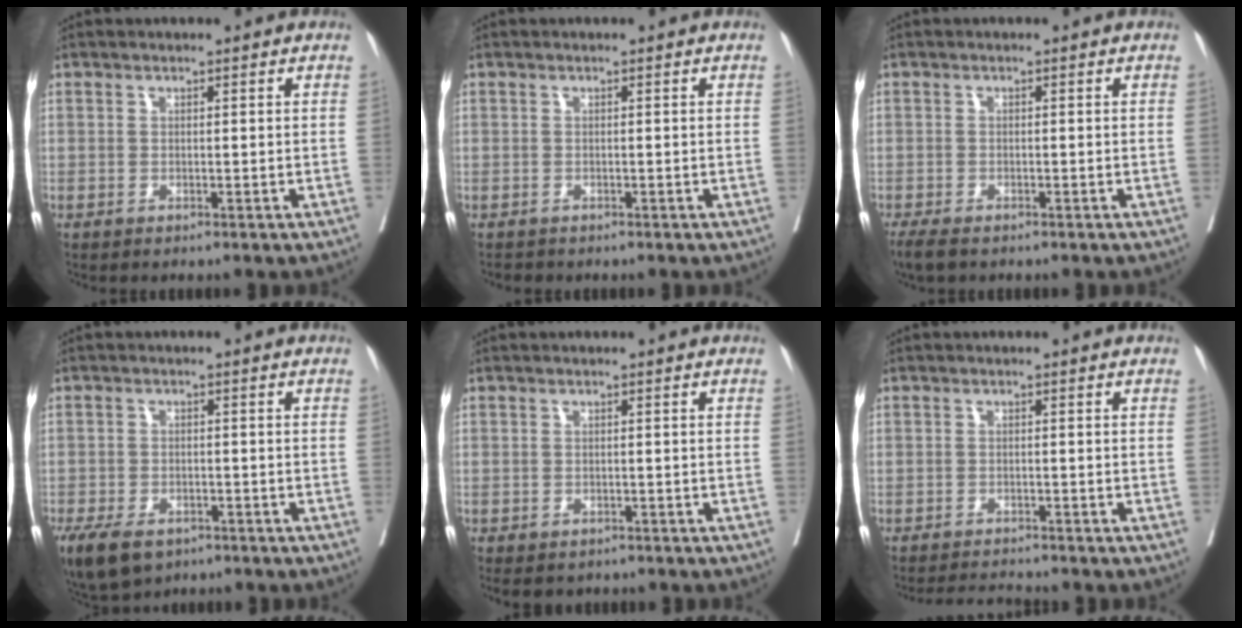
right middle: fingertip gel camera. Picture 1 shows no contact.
{"total": 1.0, "force": [-0.9, 0.4, 0.0], "torque": [-0.008, -0.002, -0.016]}
{"total": 3.2, "force": [-2.5, 0.9, 1.8], "torque": [-0.035, -0.010, -0.039]}
{"total": 9.4, "force": [-6.2, 5.1, 4.9], "torque": [-0.104, -0.011, -0.095]}
{"total": 4.4, "force": [-3.5, 2.4, 1.2], "torque": [-0.016, -0.001, -0.044]}
{"total": 2.9, "force": [-2.9, -0.5, 0.1], "torque": [-0.005, -0.018, -0.048]}